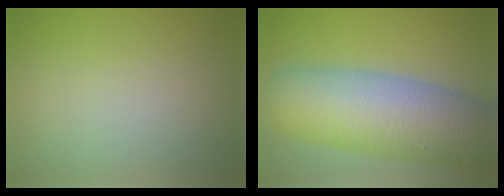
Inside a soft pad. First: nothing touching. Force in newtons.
{"total": 12.3, "press": 12.3, "slide": 0.8}